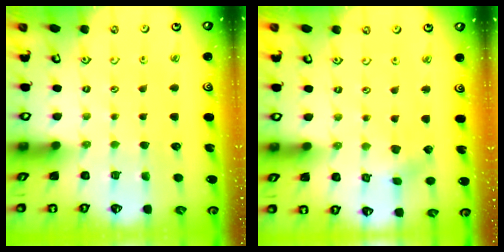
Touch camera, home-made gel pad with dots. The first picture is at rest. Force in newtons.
{"total": 1.9, "press": 1.9, "slide": 0.2}